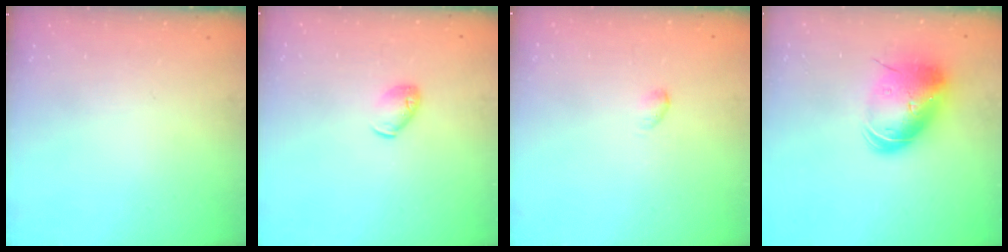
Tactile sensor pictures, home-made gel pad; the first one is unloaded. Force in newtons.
{"total": 5.8, "press": 5.6, "slide": 1.2}
{"total": 2.8, "press": 2.7, "slide": 0.5}
{"total": 13.7, "press": 13.6, "slide": 2.1}